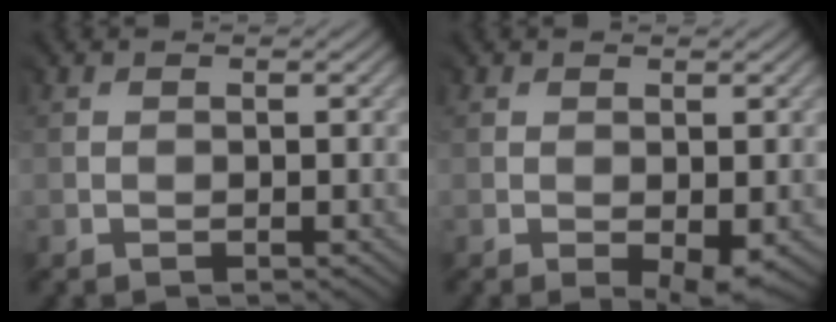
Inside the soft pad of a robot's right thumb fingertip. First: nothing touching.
{"total": 4.6, "force": [-1.8, 2.3, 3.6], "torque": [-0.056, -0.015, -0.020]}